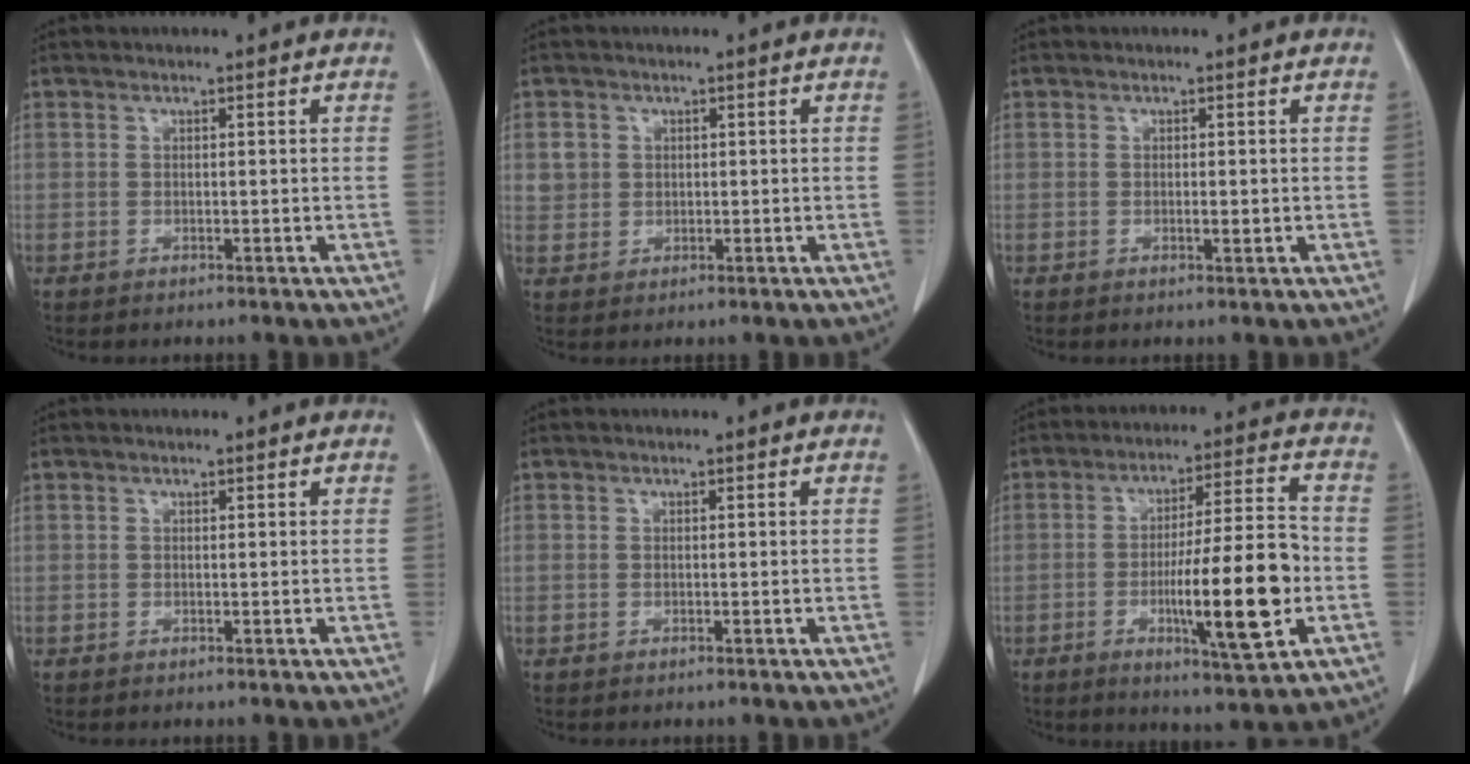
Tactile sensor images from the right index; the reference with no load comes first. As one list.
[{"total": 2.8, "force": [0.8, 2.6, 0.5], "torque": [-0.003, 0.003, 0.017]}, {"total": 0.9, "force": [-0.1, 0.2, 0.9], "torque": [-0.015, -0.002, -0.001]}, {"total": 0.0}, {"total": 0.0}, {"total": 15.3, "force": [-3.7, 1.2, 14.8], "torque": [-0.239, -0.005, -0.056]}]